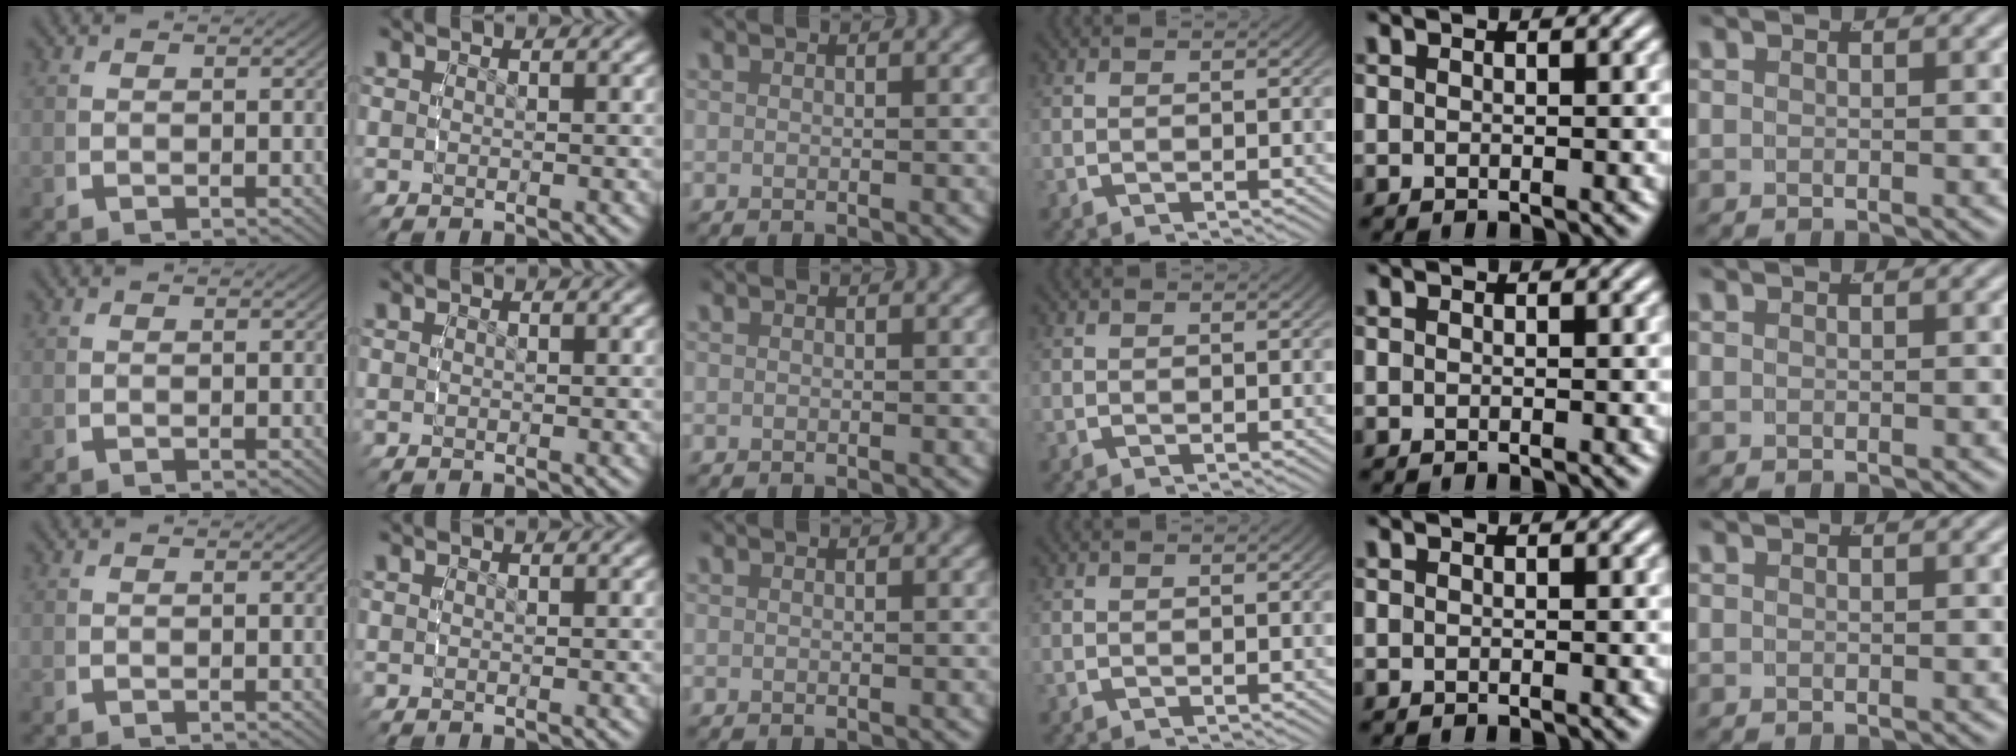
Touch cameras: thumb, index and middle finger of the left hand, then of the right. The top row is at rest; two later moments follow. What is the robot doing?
{"motion": "reach", "object": "paper plate"}